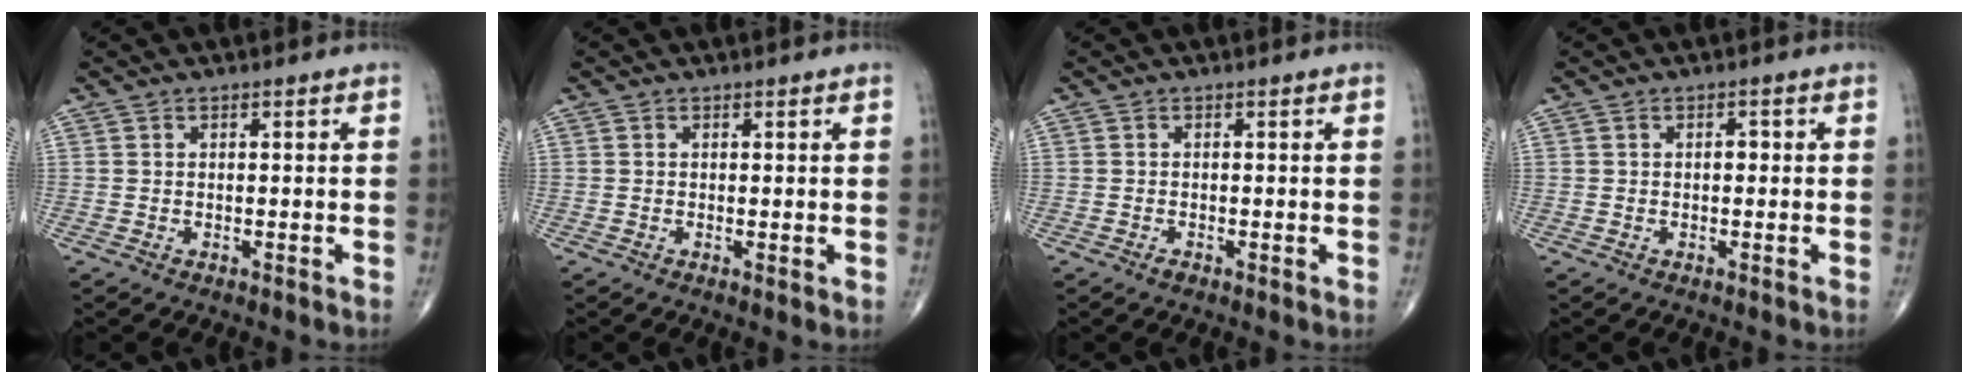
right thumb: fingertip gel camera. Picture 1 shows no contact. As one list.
[{"total": 0.7, "force": [0.1, 0.2, 0.7], "torque": [-0.014, -0.004, -0.001]}, {"total": 1.0, "force": [-0.4, 0.4, 0.7], "torque": [-0.012, -0.002, -0.010]}, {"total": 1.3, "force": [0.0, 0.9, 1.0], "torque": [-0.008, 0.003, -0.003]}]